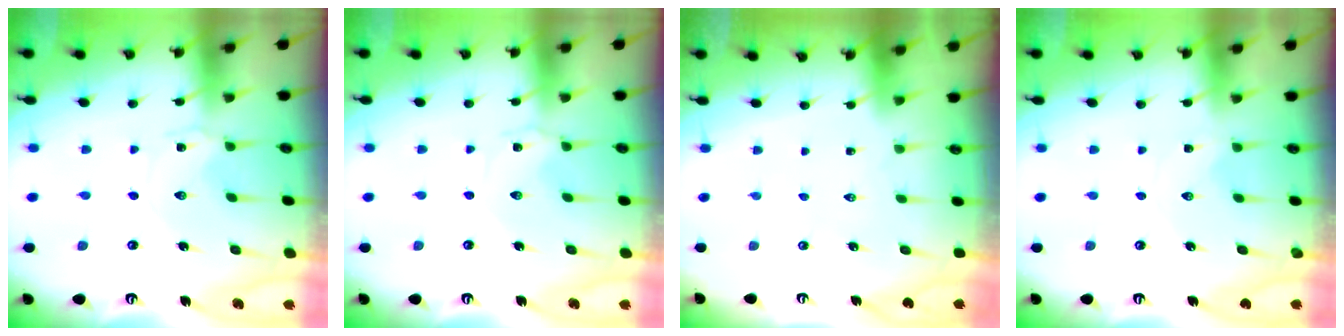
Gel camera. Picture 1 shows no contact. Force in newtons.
{"total": 0.0}
{"total": 1.6, "press": 1.6, "slide": 0.1}
{"total": 0.9, "press": 0.9, "slide": 0.1}